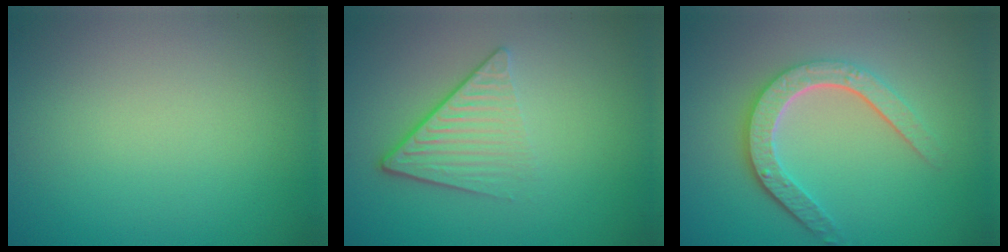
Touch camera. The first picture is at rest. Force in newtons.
{"total": 4.6, "press": 2.9, "slide": 3.6}
{"total": 4.8, "press": 3.7, "slide": 3.0}